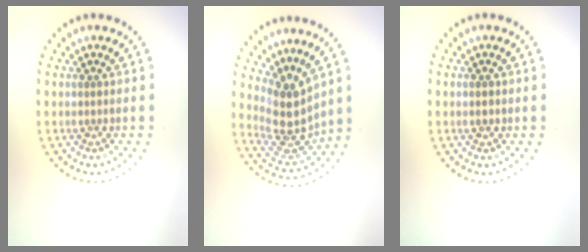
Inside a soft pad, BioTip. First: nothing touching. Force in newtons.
{"total": 4.2, "press": 3.1, "slide": 2.8}
{"total": 1.1, "press": 1.1, "slide": 0.1}